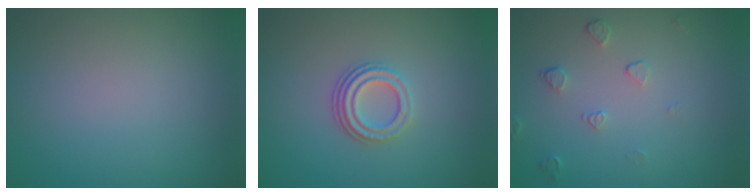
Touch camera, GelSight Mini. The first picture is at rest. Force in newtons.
{"total": 3.1, "press": 2.2, "slide": 2.2}
{"total": 1.5, "press": 0.9, "slide": 1.1}